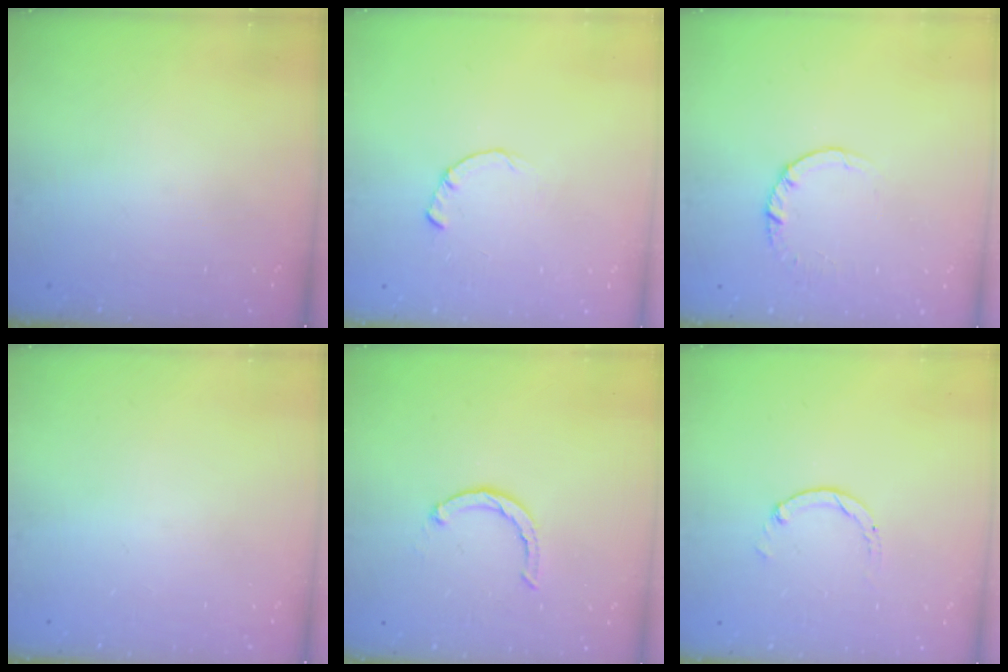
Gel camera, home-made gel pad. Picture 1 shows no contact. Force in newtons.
{"total": 0.8, "press": 0.8, "slide": 0.2}
{"total": 2.5, "press": 2.5, "slide": 0.2}
{"total": 0.0}
{"total": 3.1, "press": 3.0, "slide": 0.5}
{"total": 0.7, "press": 0.7, "slide": 0.2}